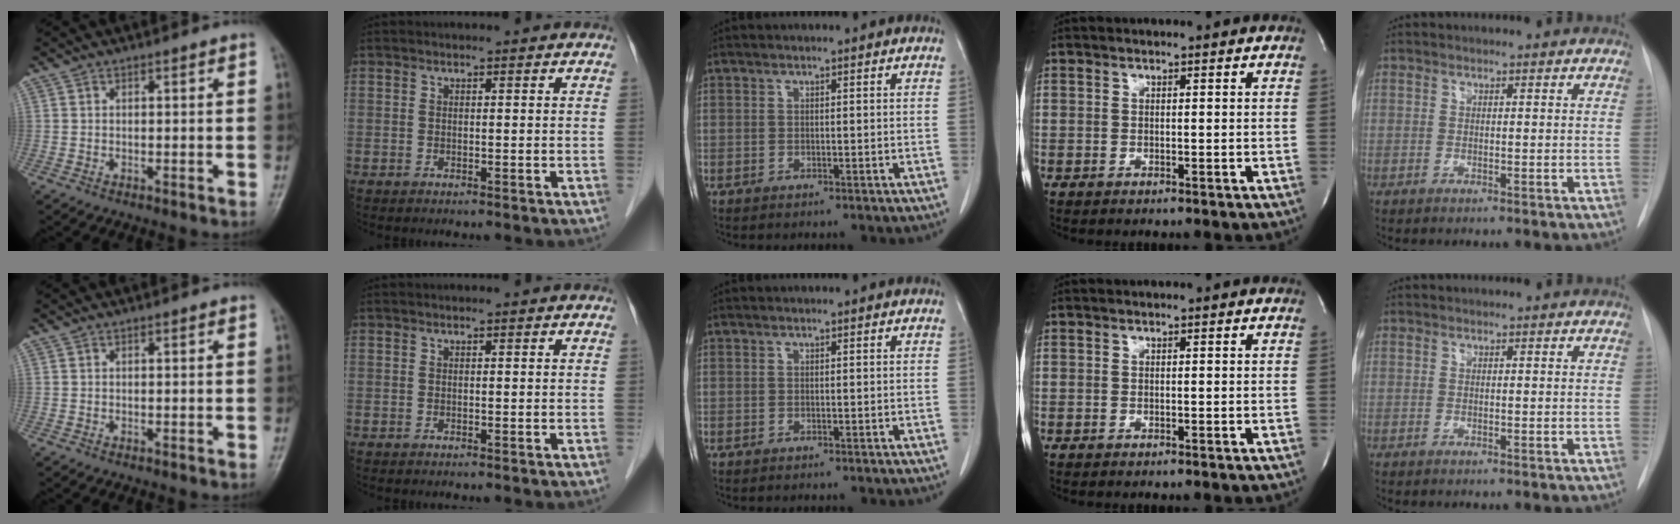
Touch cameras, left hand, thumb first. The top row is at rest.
{}